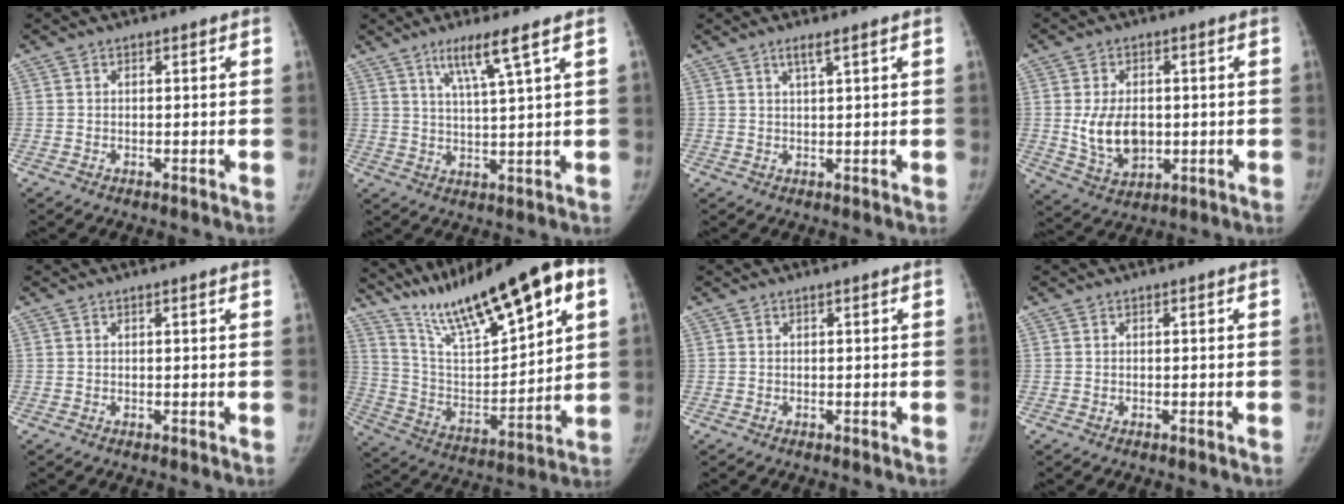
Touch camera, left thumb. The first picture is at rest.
{"total": 7.0, "force": [4.1, -0.5, 5.6], "torque": [-0.109, -0.025, 0.081]}
{"total": 2.1, "force": [1.3, -0.1, 1.7], "torque": [-0.036, -0.003, 0.028]}
{"total": 9.6, "force": [-0.3, 6.6, 6.9], "torque": [-0.102, -0.009, 0.007]}
{"total": 0.5, "force": [0.4, 0.0, 0.4], "torque": [-0.002, 0.003, 0.004]}
{"total": 24.2, "force": [14.8, 6.8, 17.9], "torque": [-0.270, -0.034, 0.260]}
{"total": 0.0}
{"total": 0.0}